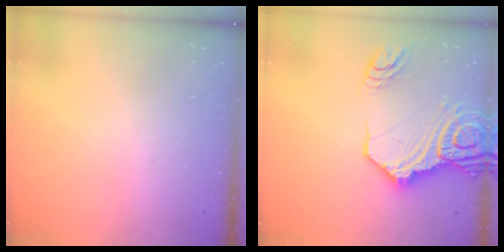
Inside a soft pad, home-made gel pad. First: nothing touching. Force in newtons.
{"total": 20.5, "press": 20.3, "slide": 2.7}